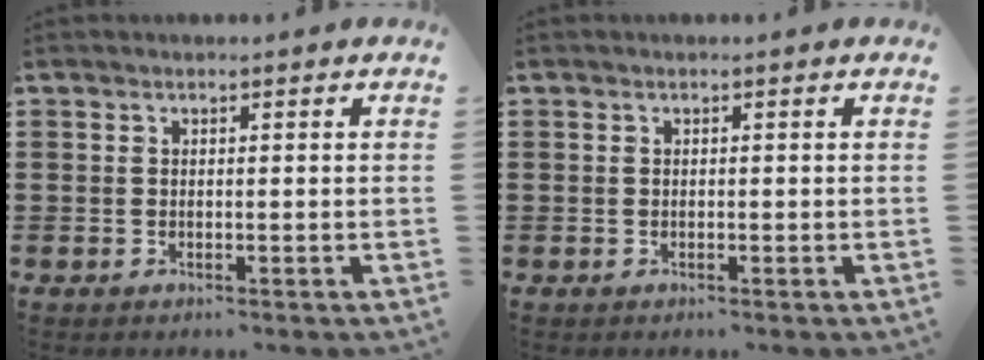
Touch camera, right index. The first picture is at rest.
{"total": 0.0}